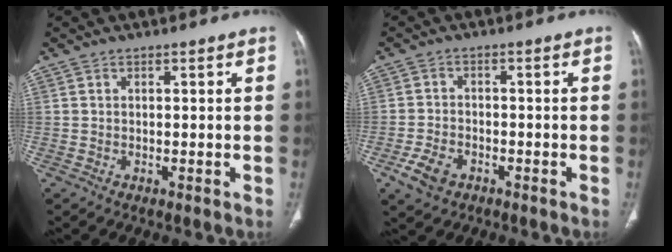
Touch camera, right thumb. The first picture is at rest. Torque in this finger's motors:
{"motor_torque": [1.90, 1.72, -0.33, -0.15, 0.01]}